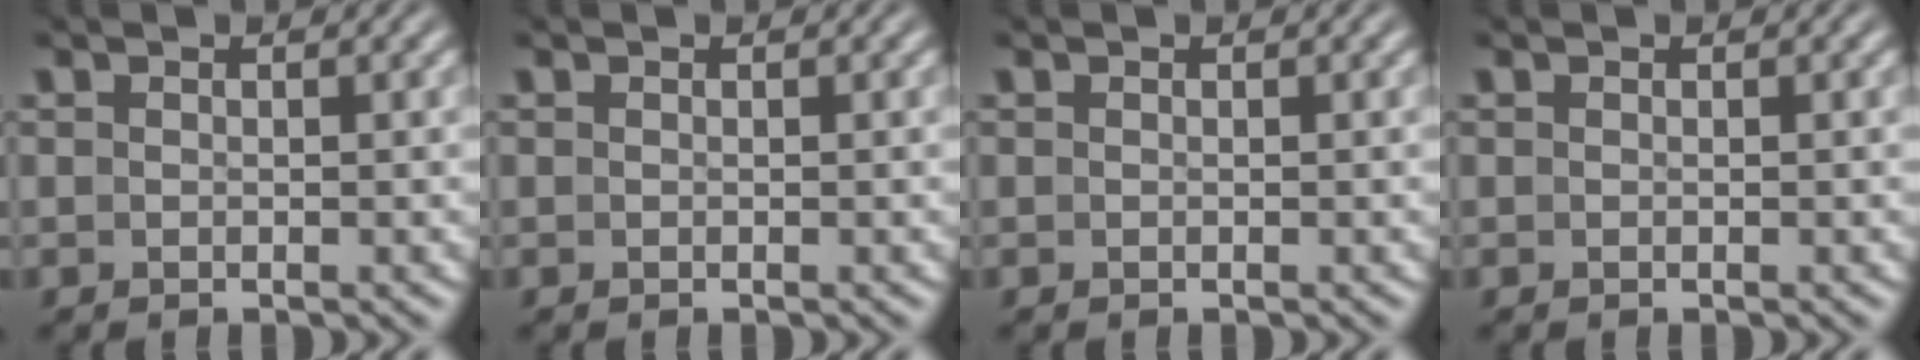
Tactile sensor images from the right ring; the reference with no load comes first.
{"total": 0.0}
{"total": 0.0}
{"total": 0.0}